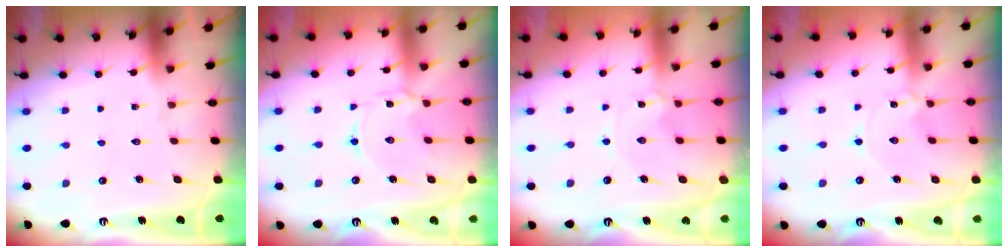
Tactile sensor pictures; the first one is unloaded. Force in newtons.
{"total": 1.7, "press": 1.7, "slide": 0.3}
{"total": 0.7, "press": 0.7, "slide": 0.1}
{"total": 0.0}